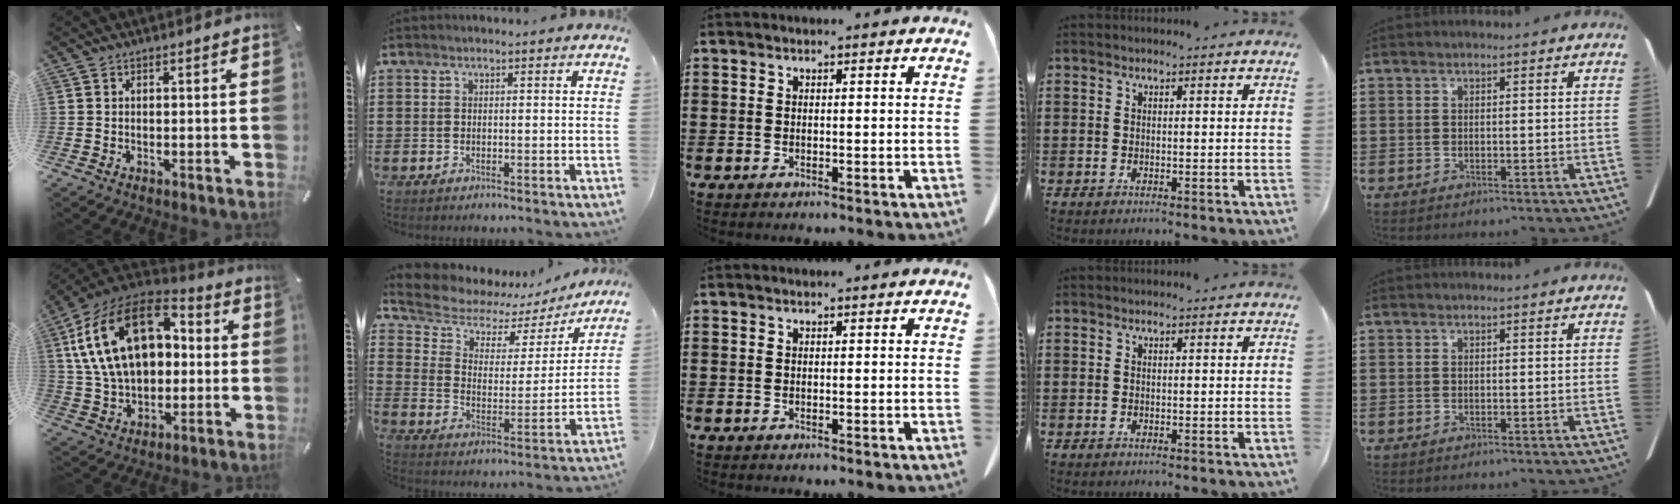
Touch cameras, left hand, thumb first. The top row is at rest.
{"thumb": {"total": 22.6, "force": [5.4, 15.8, 15.2], "torque": [-0.302, -0.009, 0.091]}, "index": {"total": 5.7, "force": [4.7, 3.0, 1.3], "torque": [-0.062, -0.027, 0.078]}}